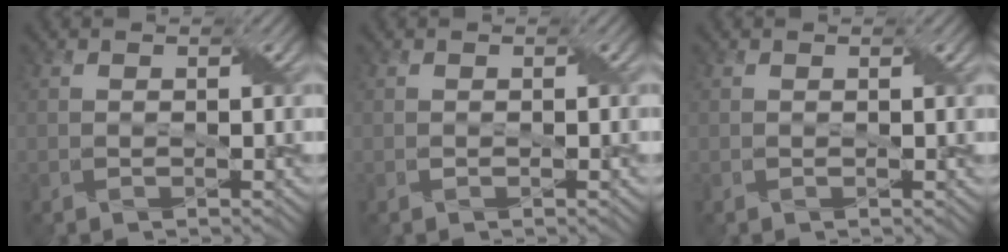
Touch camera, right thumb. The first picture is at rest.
{"total": 0.5, "force": [-0.1, 0.2, 0.5], "torque": [-0.008, -0.001, 0.000]}
{"total": 0.5, "force": [0.2, 0.0, 0.5], "torque": [-0.007, 0.002, 0.002]}